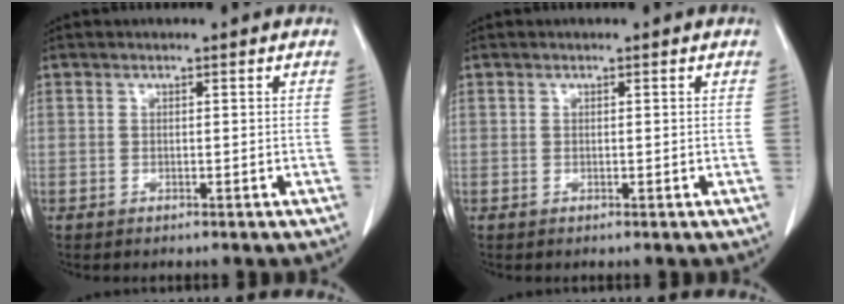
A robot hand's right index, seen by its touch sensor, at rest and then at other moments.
{"total": 0.0}